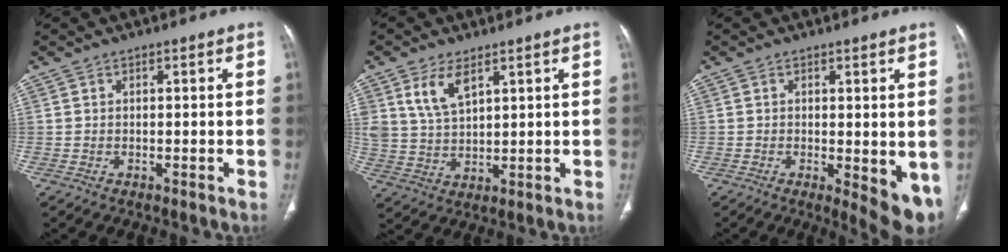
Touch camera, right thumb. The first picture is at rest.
{"total": 7.1, "force": [3.9, 3.6, 4.7], "torque": [-0.085, -0.019, 0.086]}
{"total": 7.4, "force": [-0.9, 2.6, 6.9], "torque": [-0.086, -0.021, -0.007]}